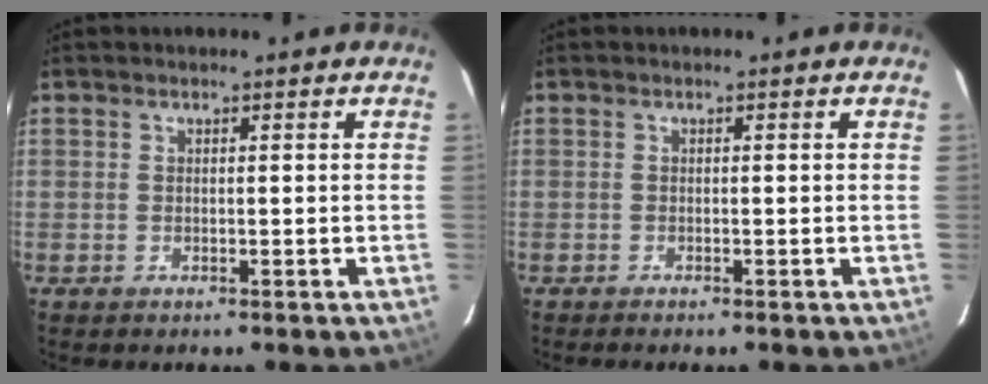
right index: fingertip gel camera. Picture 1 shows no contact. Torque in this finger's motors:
{"motor_torque": [0.04, -0.01, 0.10, 0.02]}